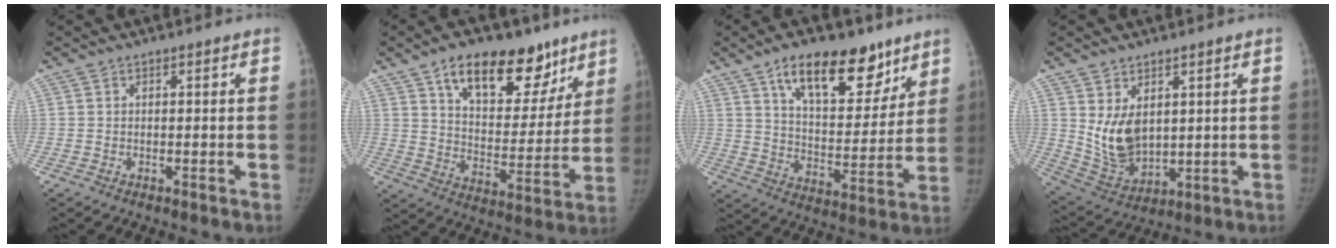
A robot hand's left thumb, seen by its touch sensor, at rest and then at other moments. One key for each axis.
{"total": 21.0, "fx": 12.7, "fy": 11.0, "fz": 12.5, "tx": -0.132, "ty": -0.045, "tz": 0.201}
{"total": 18.8, "fx": 11.7, "fy": 9.0, "fz": 11.8, "tx": -0.125, "ty": -0.054, "tz": 0.189}
{"total": 9.5, "fx": 2.4, "fy": 6.2, "fz": 6.8, "tx": -0.103, "ty": -0.025, "tz": 0.070}